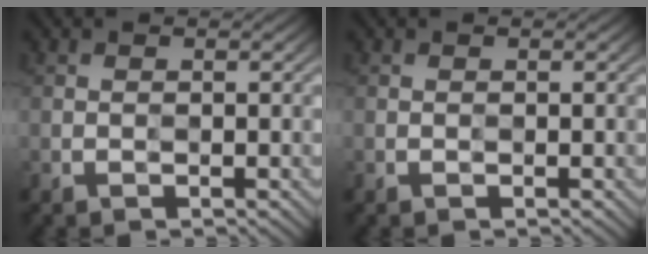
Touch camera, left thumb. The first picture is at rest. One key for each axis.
{"total": 0.0}